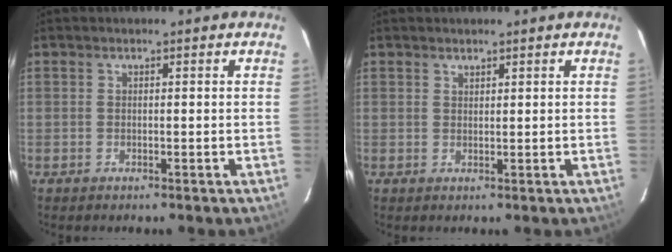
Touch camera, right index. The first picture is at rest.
{"total": 0.8, "force": [0.8, 0.3, 0.1], "torque": [-0.003, 0.001, 0.015]}